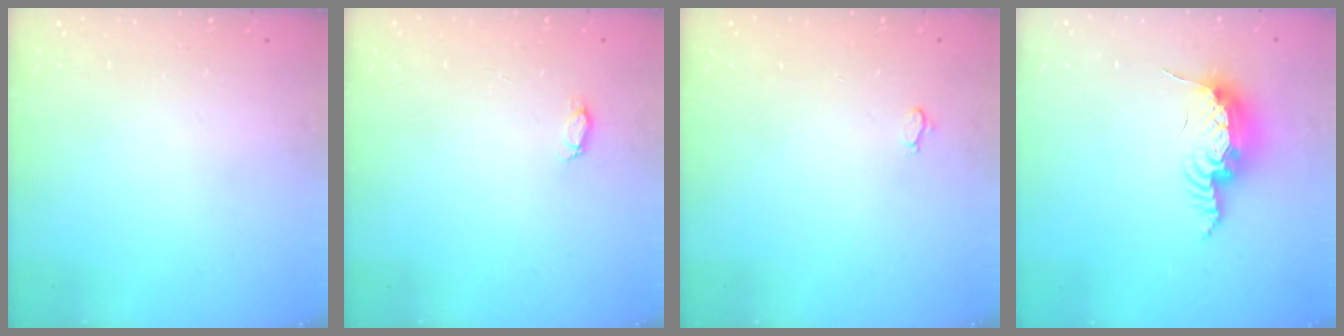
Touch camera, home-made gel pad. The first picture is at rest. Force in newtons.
{"total": 3.7, "press": 3.6, "slide": 0.5}
{"total": 2.6, "press": 2.6, "slide": 0.3}
{"total": 15.0, "press": 14.9, "slide": 0.9}